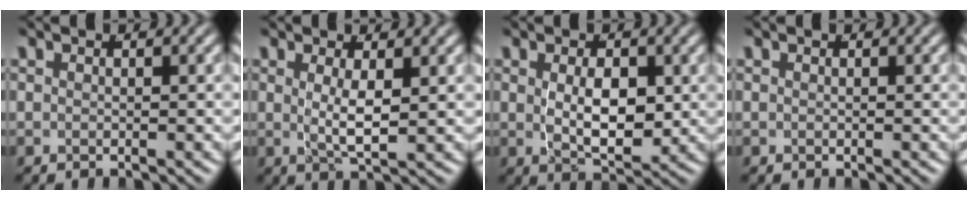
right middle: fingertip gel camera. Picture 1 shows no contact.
{"total": 2.9, "force": [0.3, 0.2, 2.9], "torque": [-0.057, -0.017, 0.015]}
{"total": 4.5, "force": [0.1, 1.9, 4.1], "torque": [-0.067, -0.025, 0.014]}
{"total": 0.0}